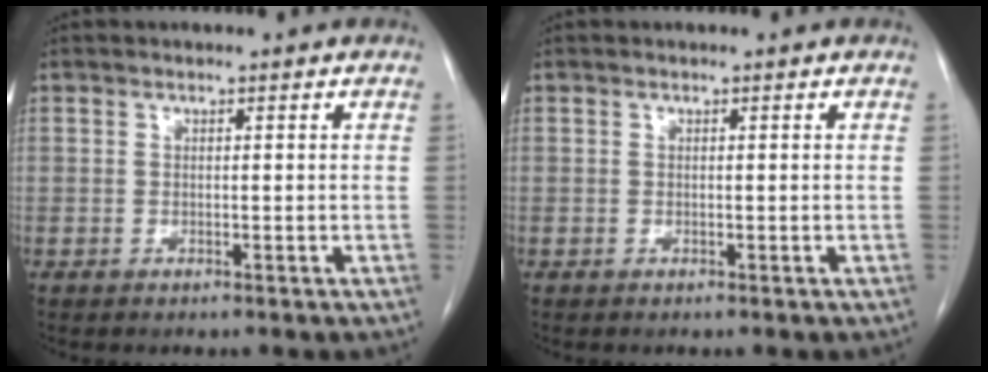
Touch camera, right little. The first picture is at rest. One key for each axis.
{"total": 0.0}